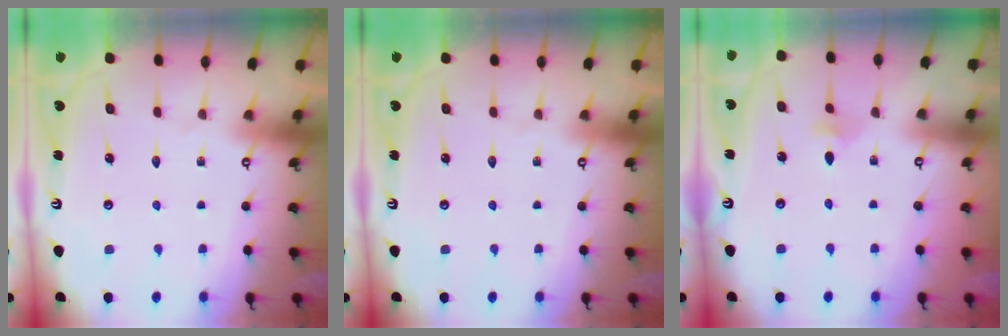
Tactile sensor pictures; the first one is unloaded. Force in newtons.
{"total": 0.0}
{"total": 3.6, "press": 3.5, "slide": 0.8}